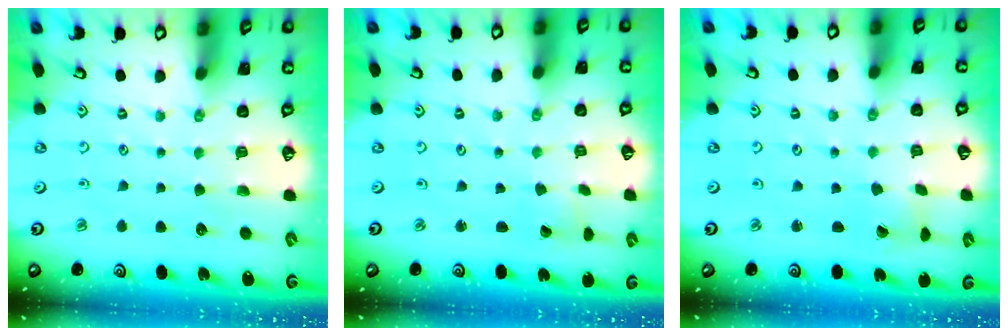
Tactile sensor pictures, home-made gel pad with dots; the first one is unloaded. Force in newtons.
{"total": 0.8, "press": 0.7, "slide": 0.1}
{"total": 1.9, "press": 1.8, "slide": 0.7}